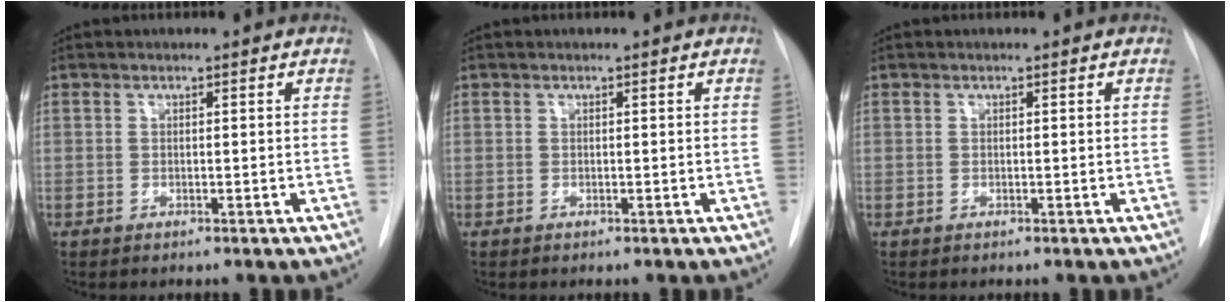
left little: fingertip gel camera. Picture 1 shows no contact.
{"total": 0.0}
{"total": 0.0}